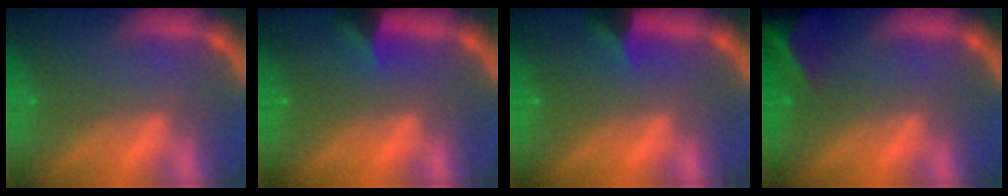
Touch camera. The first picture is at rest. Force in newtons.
{"total": 2.4}
{"total": 2.4}
{"total": 8.9}